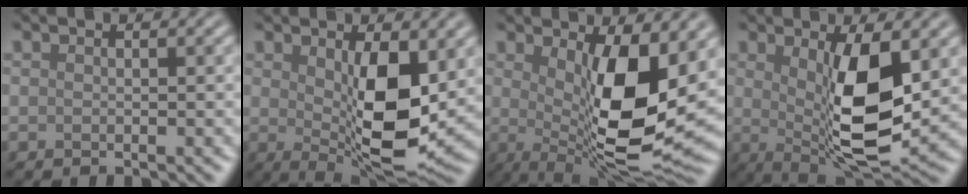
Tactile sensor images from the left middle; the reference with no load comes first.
{"total": 8.7, "force": [0.6, 2.8, 8.2], "torque": [-0.133, -0.016, 0.023]}
{"total": 11.2, "force": [0.9, 3.5, 10.6], "torque": [-0.163, -0.022, 0.025]}
{"total": 8.7, "force": [0.7, 2.7, 8.3], "torque": [-0.136, -0.015, 0.022]}